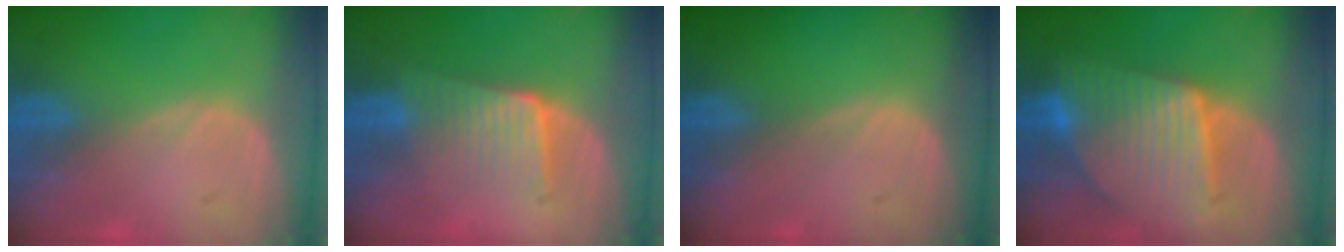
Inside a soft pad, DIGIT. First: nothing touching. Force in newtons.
{"total": 6.7, "press": 5.9, "slide": 3.2}
{"total": 0.0}
{"total": 10.1, "press": 10.1, "slide": 0.7}